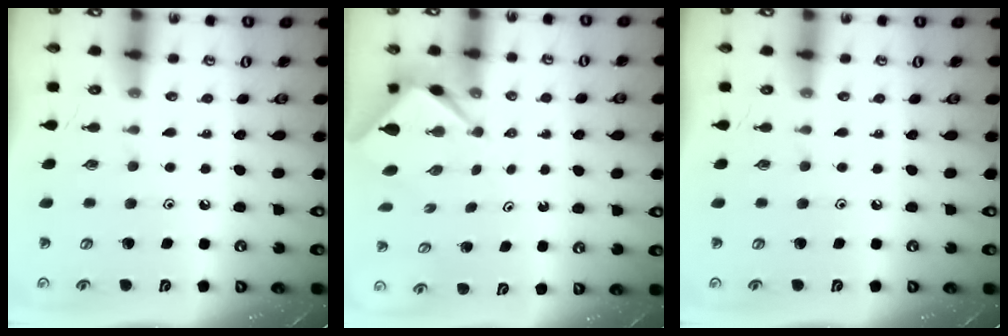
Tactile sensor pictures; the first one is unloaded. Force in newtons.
{"total": 2.7, "press": 2.7, "slide": 0.1}
{"total": 0.0}